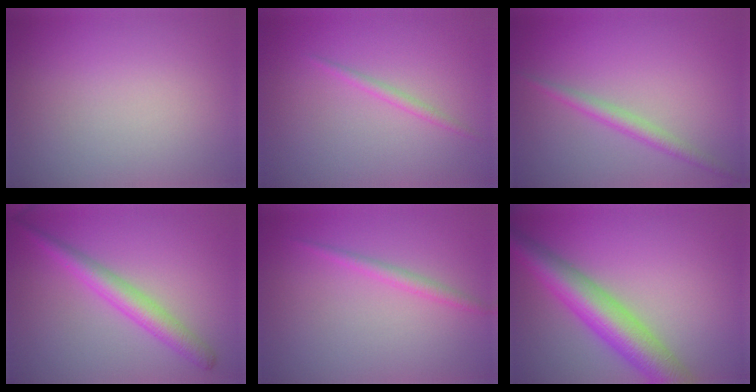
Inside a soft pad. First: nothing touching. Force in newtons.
{"total": 1.0, "press": 1.0, "slide": 0.1}
{"total": 2.0, "press": 2.0, "slide": 0.1}
{"total": 3.3, "press": 3.3, "slide": 0.1}
{"total": 1.3, "press": 1.3, "slide": 0.1}
{"total": 7.4, "press": 7.4, "slide": 0.3}